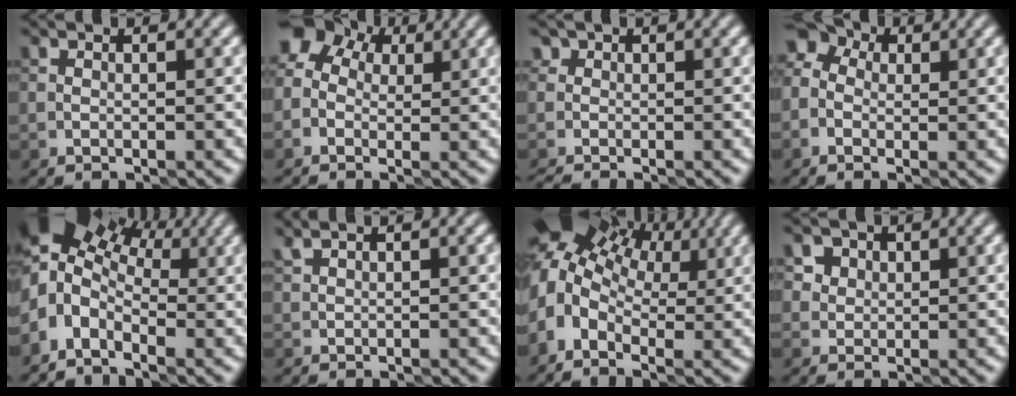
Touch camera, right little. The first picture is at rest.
{"total": 5.6, "force": [1.4, 4.4, 3.2], "torque": [-0.058, 0.031, 0.007]}
{"total": 1.2, "force": [-1.0, 0.7, 0.1], "torque": [0.003, 0.001, -0.020]}
{"total": 5.2, "force": [1.1, 4.2, 2.9], "torque": [-0.044, 0.031, -0.020]}
{"total": 8.0, "force": [1.0, 5.8, 5.4], "torque": [-0.106, 0.006, 0.004]}
{"total": 0.8, "force": [0.8, 0.0, 0.0], "torque": [0.000, 0.007, 0.020]}
{"total": 11.3, "force": [2.9, 7.5, 7.9], "torque": [-0.156, 0.020, 0.052]}
{"total": 5.2, "force": [3.0, 3.8, 1.9], "torque": [-0.032, 0.012, 0.042]}